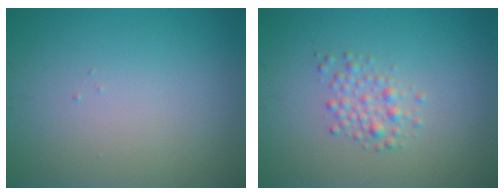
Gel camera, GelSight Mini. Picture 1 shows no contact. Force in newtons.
{"total": 1.9, "press": 1.9, "slide": 0.0}